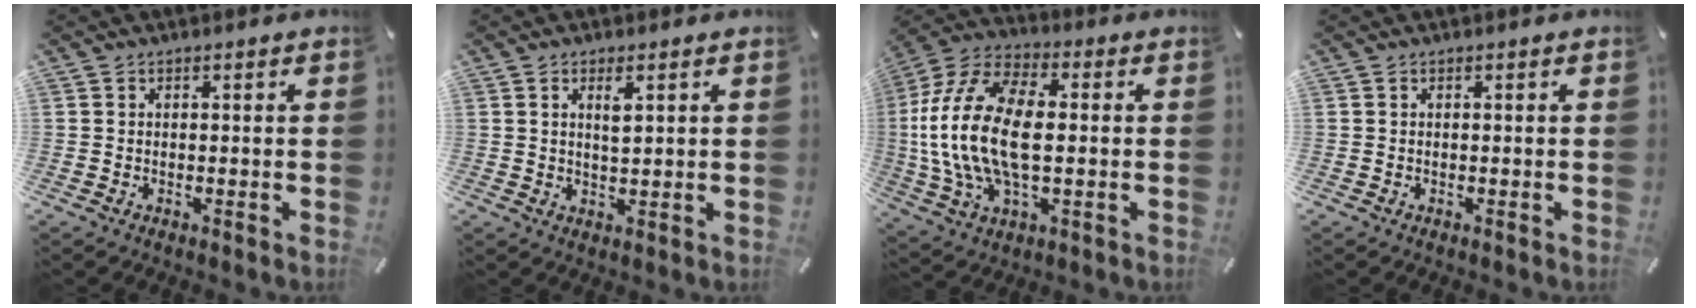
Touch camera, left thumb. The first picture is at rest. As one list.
[{"total": 3.2, "force": [1.3, 1.1, 2.7], "torque": [-0.050, 0.000, 0.020]}, {"total": 19.6, "force": [-0.2, 11.1, 16.1], "torque": [-0.353, -0.001, -0.005]}, {"total": 0.0}]